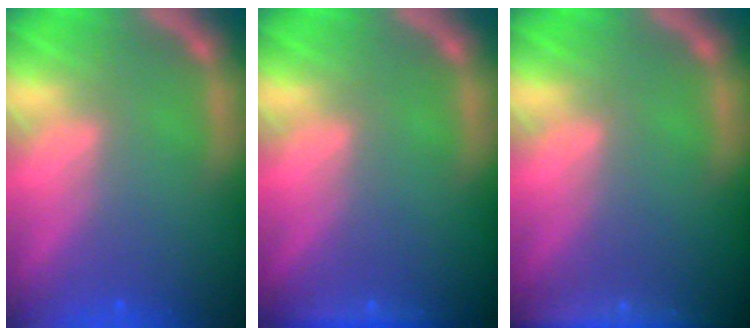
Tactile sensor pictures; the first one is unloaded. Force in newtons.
{"total": 1.4}
{"total": 4.5}